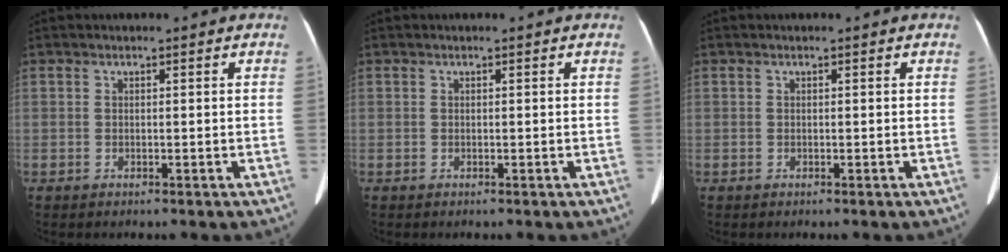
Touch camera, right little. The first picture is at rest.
{"total": 0.0}
{"total": 0.0}